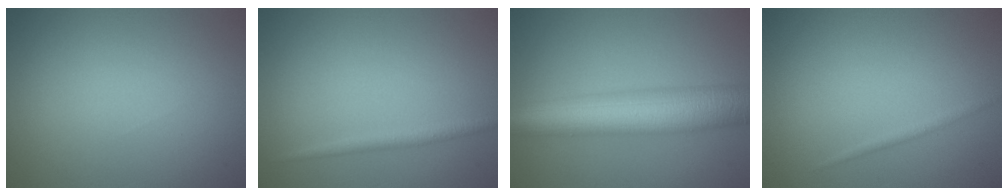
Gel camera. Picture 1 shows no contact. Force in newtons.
{"total": 1.4, "press": 1.4, "slide": 0.1}
{"total": 10.0, "press": 10.0, "slide": 0.2}
{"total": 0.8, "press": 0.8, "slide": 0.1}